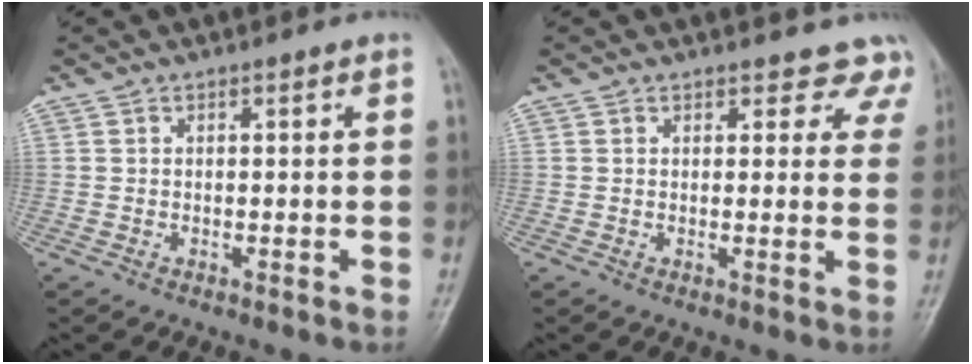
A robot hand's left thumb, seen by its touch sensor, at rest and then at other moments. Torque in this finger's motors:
{"motor_torque": [-0.12, 0.07, -0.24, -0.01, -0.01]}